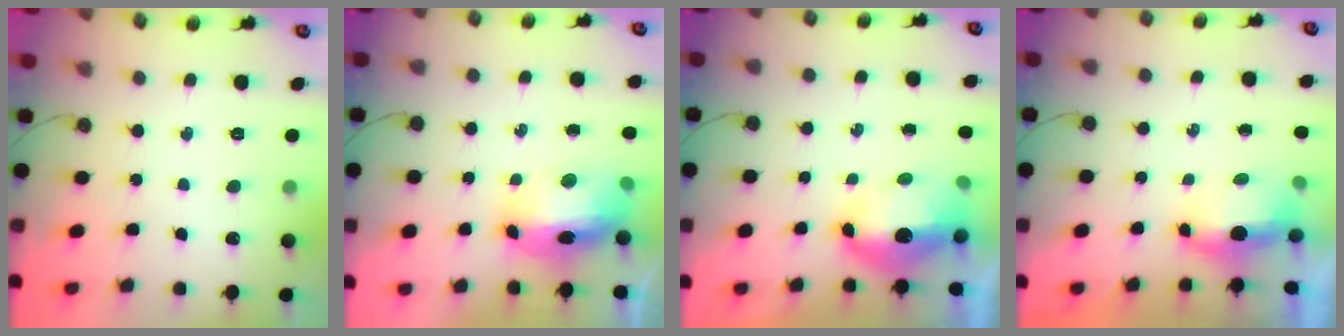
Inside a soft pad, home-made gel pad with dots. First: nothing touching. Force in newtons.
{"total": 12.7, "press": 12.6, "slide": 1.7}
{"total": 8.4, "press": 8.2, "slide": 1.8}
{"total": 6.7, "press": 5.4, "slide": 4.0}